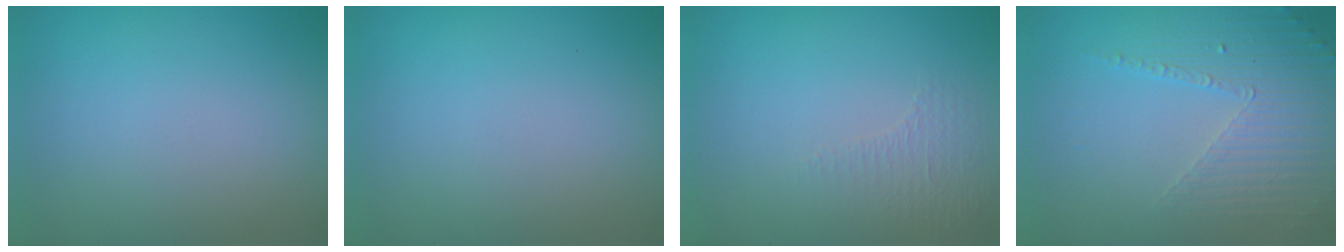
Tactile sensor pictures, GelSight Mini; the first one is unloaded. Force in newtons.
{"total": 0.0}
{"total": 0.9, "press": 0.5, "slide": 0.8}
{"total": 4.8, "press": 3.2, "slide": 3.6}